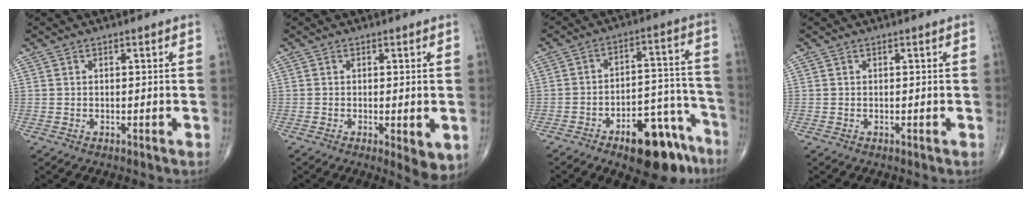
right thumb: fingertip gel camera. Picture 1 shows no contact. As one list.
[{"total": 5.0, "force": [-1.2, 1.5, 4.6], "torque": [-0.067, -0.016, -0.016]}, {"total": 15.9, "force": [-10.1, 6.7, 10.3], "torque": [-0.104, 0.089, -0.142]}, {"total": 0.0}]